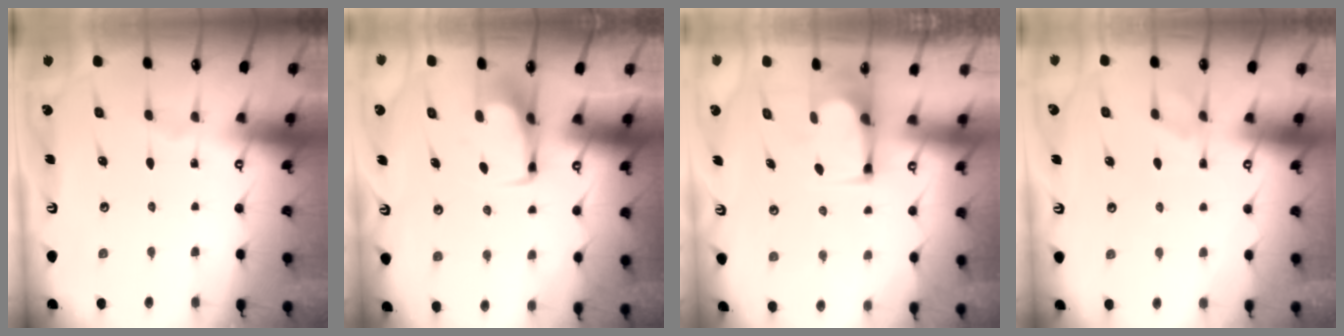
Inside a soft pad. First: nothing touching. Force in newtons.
{"total": 2.9, "press": 2.9, "slide": 0.4}
{"total": 2.2, "press": 2.2, "slide": 0.2}
{"total": 1.5, "press": 1.1, "slide": 1.0}